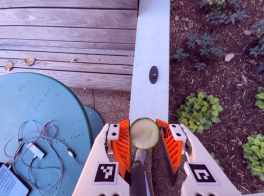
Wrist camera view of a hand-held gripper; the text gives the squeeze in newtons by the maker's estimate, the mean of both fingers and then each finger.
{"total": 13.3, "left": 13.9, "right": 12.6}